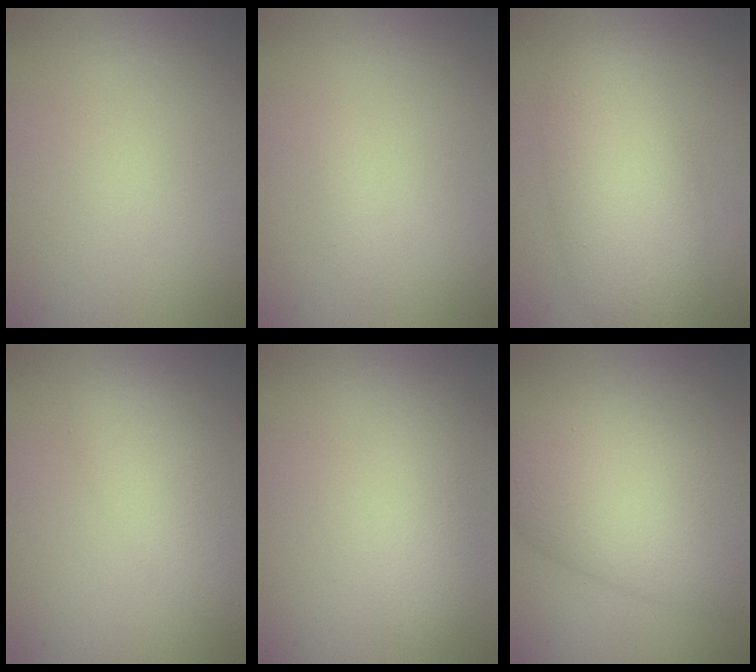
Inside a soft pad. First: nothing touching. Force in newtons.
{"total": 0.6, "press": 0.6, "slide": 0.0}
{"total": 7.6, "press": 7.6, "slide": 0.2}
{"total": 4.7, "press": 4.7, "slide": 0.4}
{"total": 2.1, "press": 2.1, "slide": 0.1}
{"total": 10.8, "press": 10.8, "slide": 0.4}